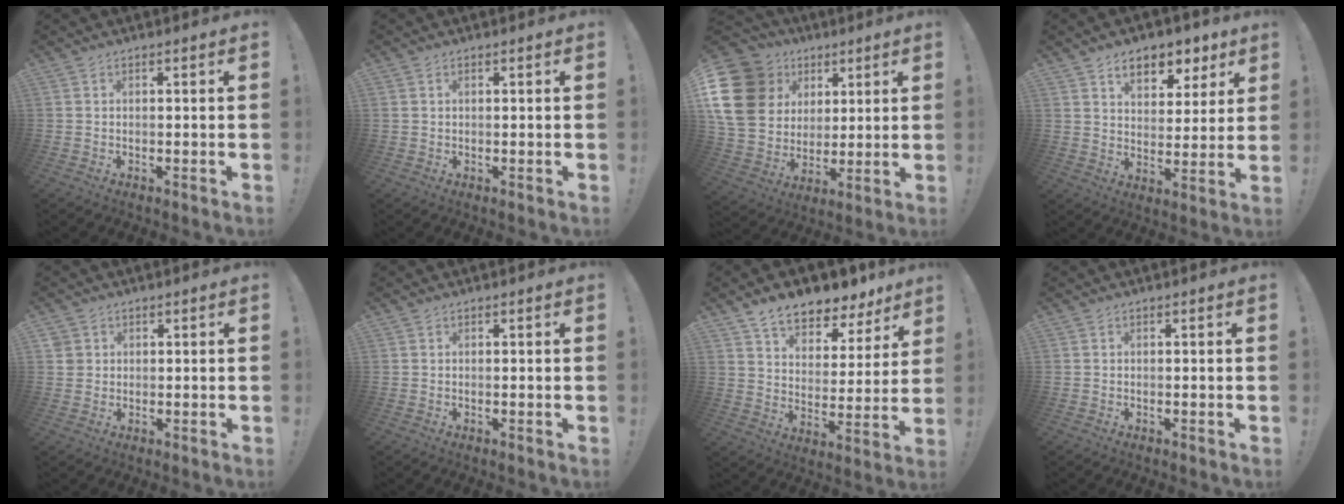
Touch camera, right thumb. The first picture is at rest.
{"total": 0.7, "force": [0.3, 0.5, 0.3], "torque": [-0.011, 0.004, 0.006]}
{"total": 20.2, "force": [7.0, 16.2, 9.9], "torque": [-0.181, -0.030, 0.155]}
{"total": 9.2, "force": [6.0, 5.7, 4.1], "torque": [-0.052, -0.040, 0.108]}
{"total": 2.5, "force": [1.0, 2.2, 0.5], "torque": [-0.009, 0.000, 0.020]}
{"total": 0.0}
{"total": 10.2, "force": [8.6, 4.3, 3.5], "torque": [-0.057, -0.074, 0.155]}
{"total": 0.0}